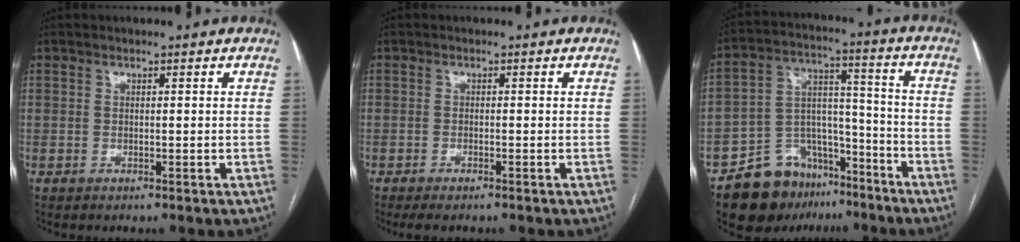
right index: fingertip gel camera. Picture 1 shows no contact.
{"total": 2.4, "force": [-1.9, 0.4, 1.3], "torque": [-0.022, -0.005, -0.028]}
{"total": 14.2, "force": [-10.2, 8.5, 5.0], "torque": [-0.078, 0.054, -0.165]}